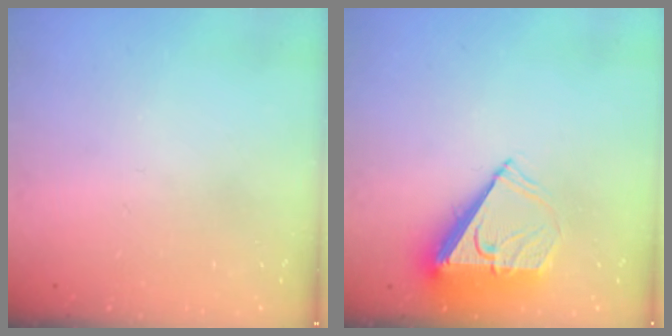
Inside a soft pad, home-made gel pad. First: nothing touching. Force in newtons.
{"total": 8.4, "press": 8.3, "slide": 1.3}